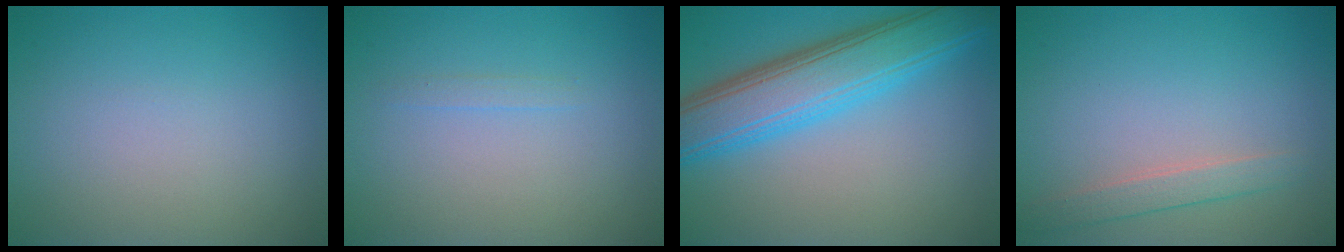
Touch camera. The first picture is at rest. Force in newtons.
{"total": 0.6, "press": 0.6, "slide": 0.0}
{"total": 8.0, "press": 8.0, "slide": 0.4}
{"total": 1.8, "press": 1.8, "slide": 0.1}